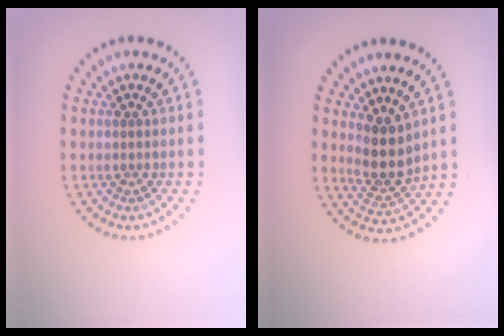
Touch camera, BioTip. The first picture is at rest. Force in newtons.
{"total": 3.4, "press": 2.8, "slide": 1.9}